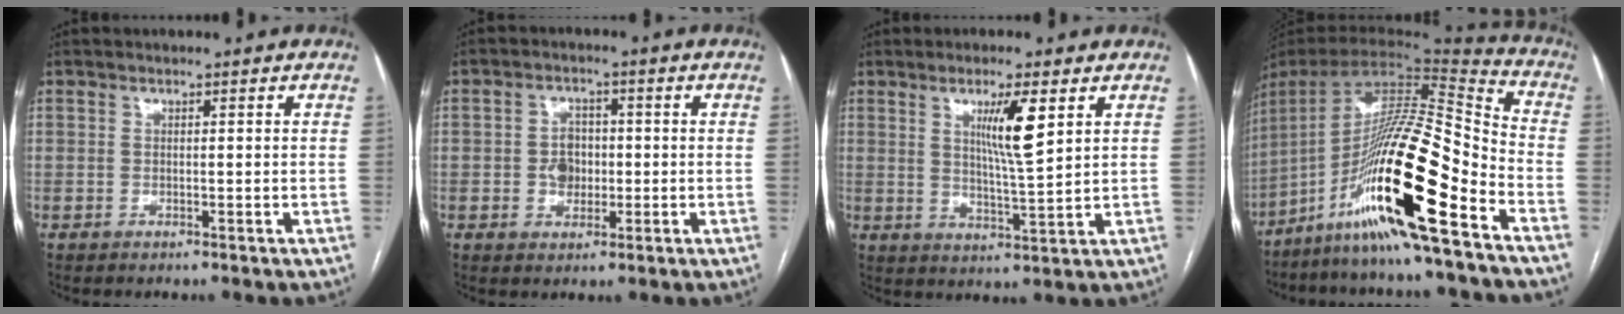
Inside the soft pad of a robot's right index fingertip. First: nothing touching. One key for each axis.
{"total": 4.2, "fx": -0.4, "fy": 3.4, "fz": 2.4, "tx": -0.037, "ty": 0.009, "tz": -0.003}
{"total": 7.2, "fx": 2.9, "fy": 0.0, "fz": 6.6, "tx": -0.116, "ty": -0.011, "tz": 0.052}
{"total": 22.6, "fx": -11.8, "fy": 0.3, "fz": 19.2, "tx": -0.353, "ty": -0.012, "tz": -0.216}